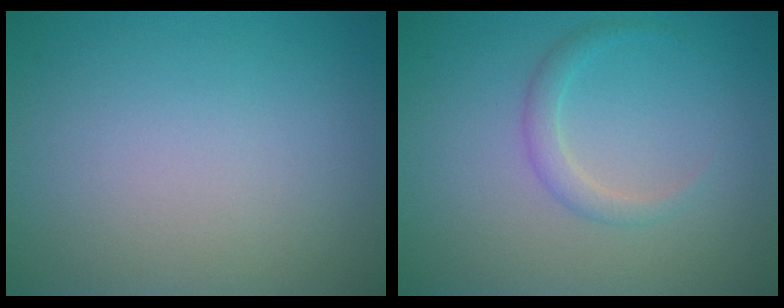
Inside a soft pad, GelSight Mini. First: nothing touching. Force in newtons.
{"total": 1.6, "press": 1.5, "slide": 0.2}